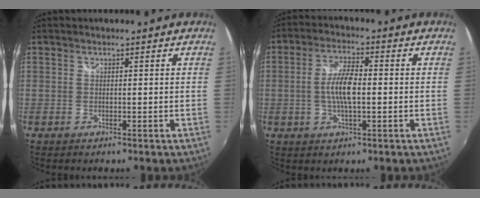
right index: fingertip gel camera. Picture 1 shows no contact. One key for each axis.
{"total": 7.1, "fx": -0.6, "fy": 2.3, "fz": 6.7, "tx": -0.129, "ty": 0.005, "tz": -0.013}